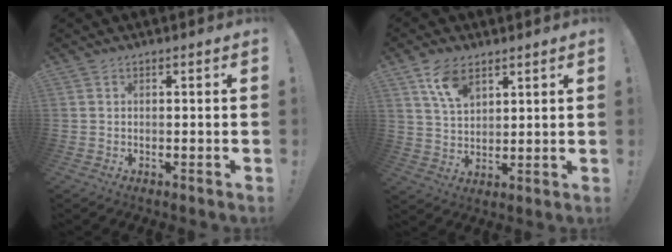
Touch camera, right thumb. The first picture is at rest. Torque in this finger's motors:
{"motor_torque": [1.05, 1.22, -0.19, 0.00, 0.01]}